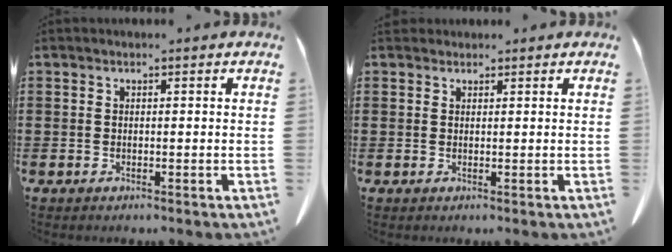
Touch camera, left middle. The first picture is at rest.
{"total": 1.2, "force": [1.1, 0.5, 0.1], "torque": [-0.005, 0.000, 0.022]}